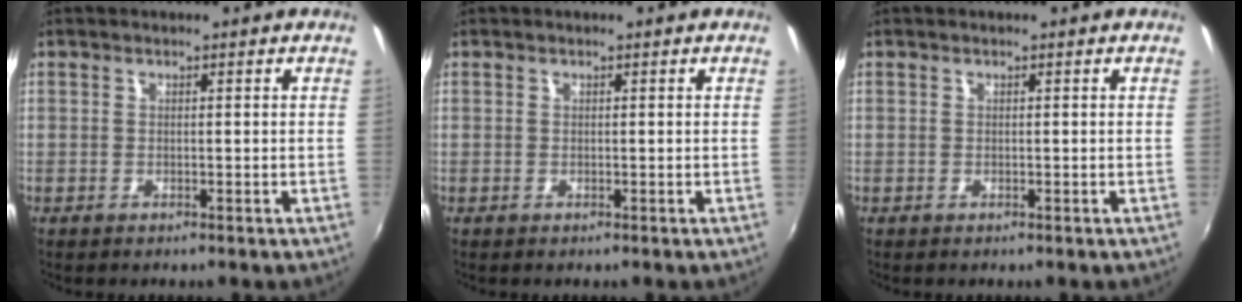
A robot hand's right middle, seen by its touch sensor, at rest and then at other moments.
{"total": 0.0}
{"total": 0.0}